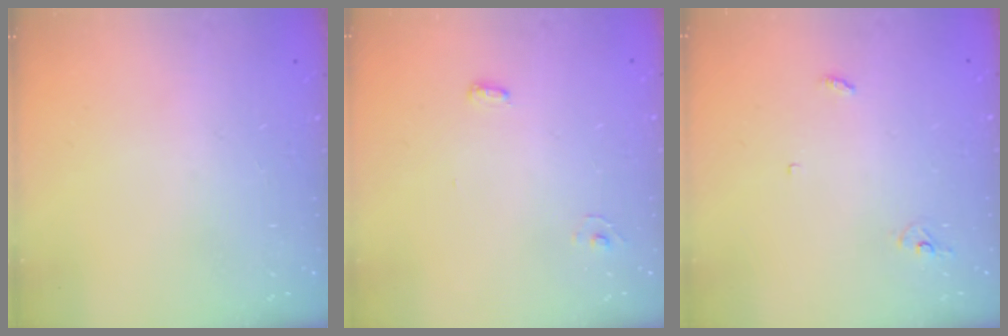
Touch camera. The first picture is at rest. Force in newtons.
{"total": 4.4, "press": 3.9, "slide": 2.1}
{"total": 2.9, "press": 2.9, "slide": 0.2}